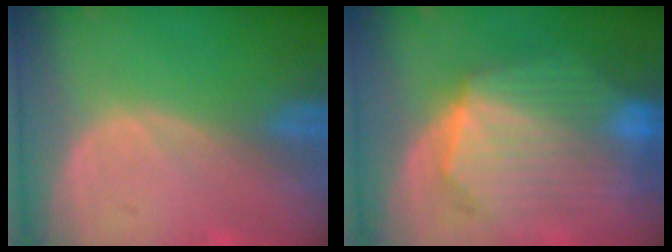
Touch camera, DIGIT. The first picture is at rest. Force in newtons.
{"total": 10.6, "press": 10.6, "slide": 0.8}